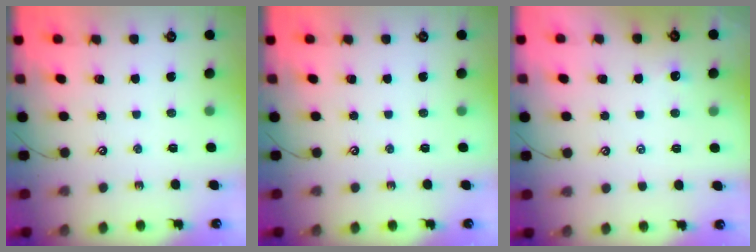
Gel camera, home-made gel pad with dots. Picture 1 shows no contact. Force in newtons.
{"total": 0.0}
{"total": 2.1, "press": 2.1, "slide": 0.3}